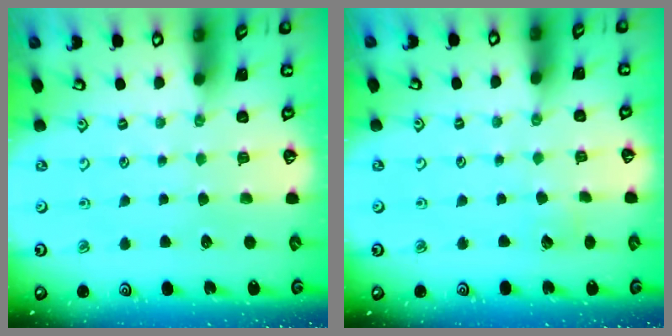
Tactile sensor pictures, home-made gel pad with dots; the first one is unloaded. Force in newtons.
{"total": 2.7, "press": 2.7, "slide": 0.2}